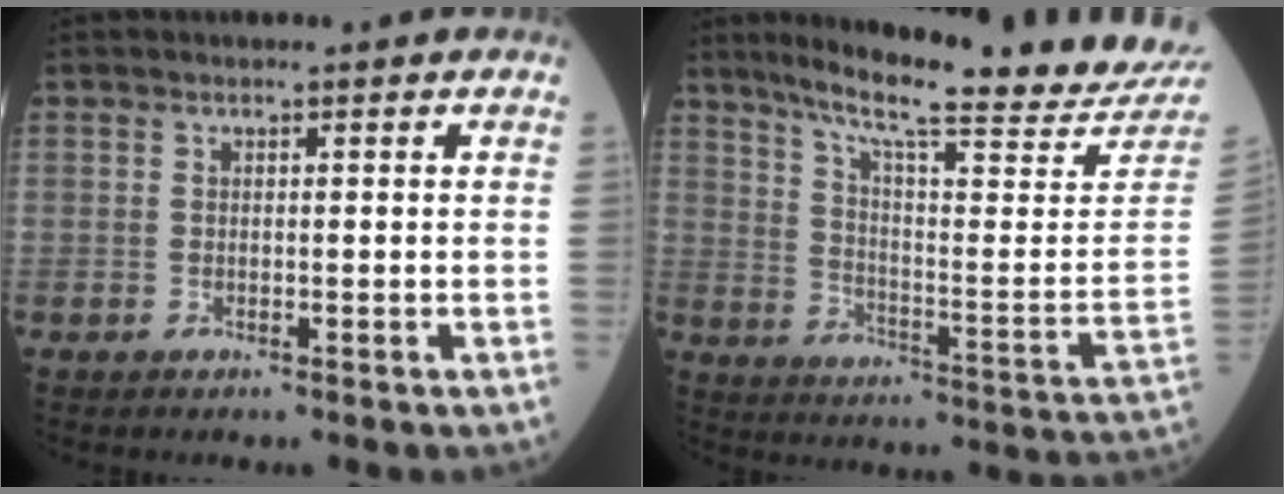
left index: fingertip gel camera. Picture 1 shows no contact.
{"total": 25.0, "force": [22.0, 0.3, 11.8], "torque": [-0.187, -0.086, 0.288]}